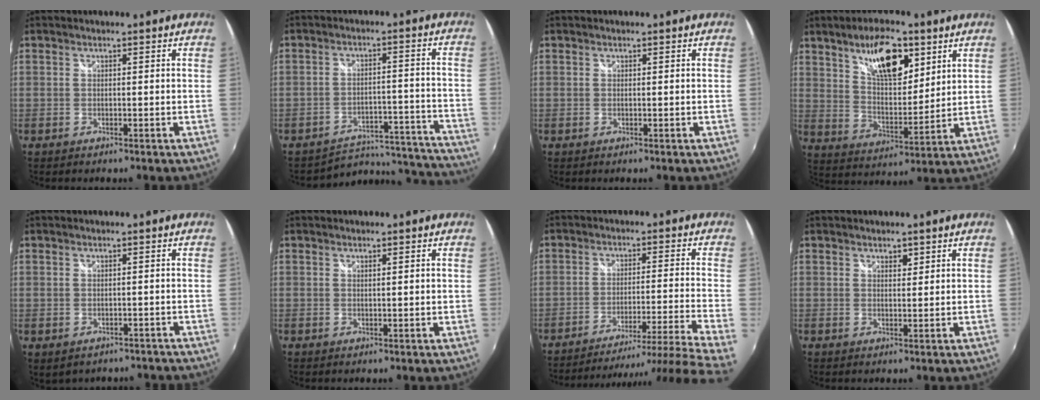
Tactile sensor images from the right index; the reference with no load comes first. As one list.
[{"total": 19.4, "force": [-18.7, 4.5, 3.0], "torque": [-0.041, 0.039, -0.234]}, {"total": 0.0}, {"total": 13.4, "force": [7.4, 5.4, 9.8], "torque": [-0.156, 0.009, 0.131]}, {"total": 5.2, "force": [-3.6, 3.0, 2.2], "torque": [-0.042, -0.014, -0.037]}, {"total": 1.0, "force": [0.5, -0.1, 0.9], "torque": [-0.012, 0.003, 0.008]}, {"total": 16.6, "force": [-14.2, -3.4, 7.9], "torque": [-0.102, -0.041, -0.210]}, {"total": 1.4, "force": [1.0, 0.8, 0.5], "torque": [-0.004, 0.003, 0.017]}]